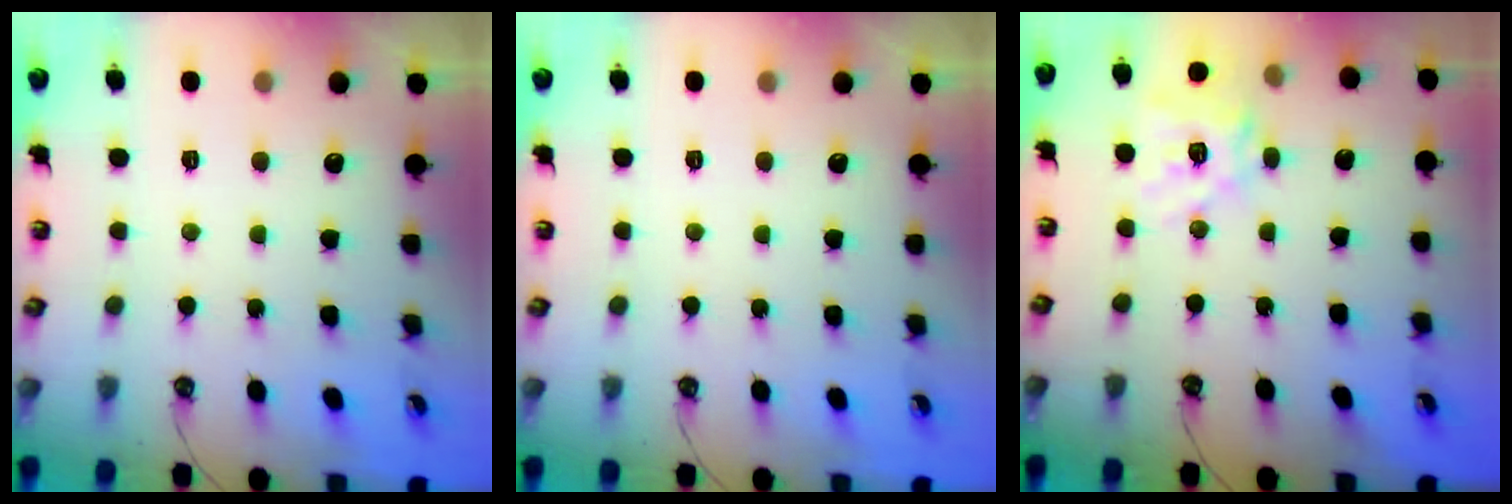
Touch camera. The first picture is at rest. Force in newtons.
{"total": 0.0}
{"total": 15.7, "press": 15.5, "slide": 2.0}